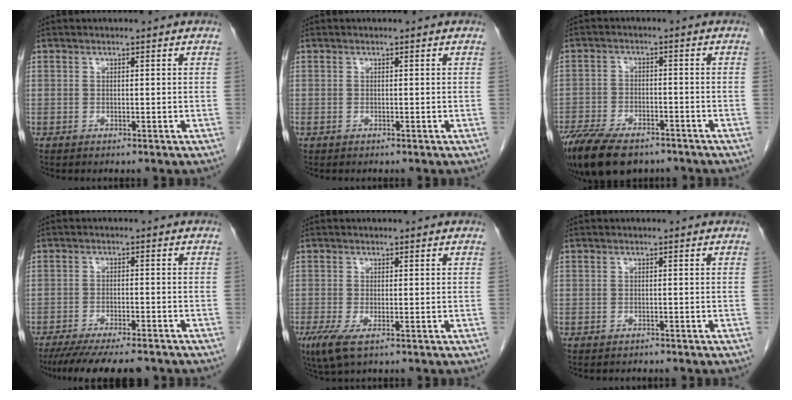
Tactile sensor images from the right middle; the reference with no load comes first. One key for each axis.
{"total": 0.0}
{"total": 13.4, "fx": -9.9, "fy": 5.6, "fz": 7.0, "tx": -0.137, "ty": -0.013, "tz": -0.156}
{"total": 12.5, "fx": -10.6, "fy": 2.2, "fz": 6.2, "tx": -0.097, "ty": -0.021, "tz": -0.154}
{"total": 3.9, "fx": -1.9, "fy": 0.9, "fz": 3.3, "tx": -0.071, "ty": -0.015, "tz": -0.030}
{"total": 0.8, "fx": -0.6, "fy": 0.5, "fz": -0.2, "tx": -0.009, "ty": 0.001, "tz": -0.013}